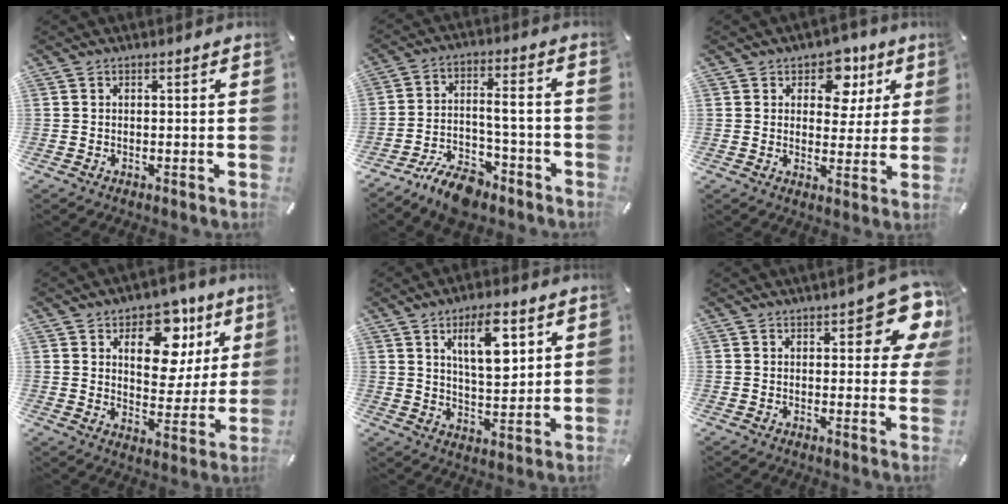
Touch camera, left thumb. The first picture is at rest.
{"total": 11.2, "force": [-7.5, 5.1, 6.6], "torque": [-0.108, 0.053, -0.134]}
{"total": 9.3, "force": [4.2, 6.6, 5.0], "torque": [-0.053, -0.015, 0.068]}
{"total": 14.5, "force": [7.2, 9.1, 8.6], "torque": [-0.110, -0.033, 0.121]}
{"total": 11.6, "force": [5.8, 4.9, 8.8], "torque": [-0.136, -0.019, 0.094]}
{"total": 11.0, "force": [5.8, 4.5, 8.2], "torque": [-0.092, -0.035, 0.096]}